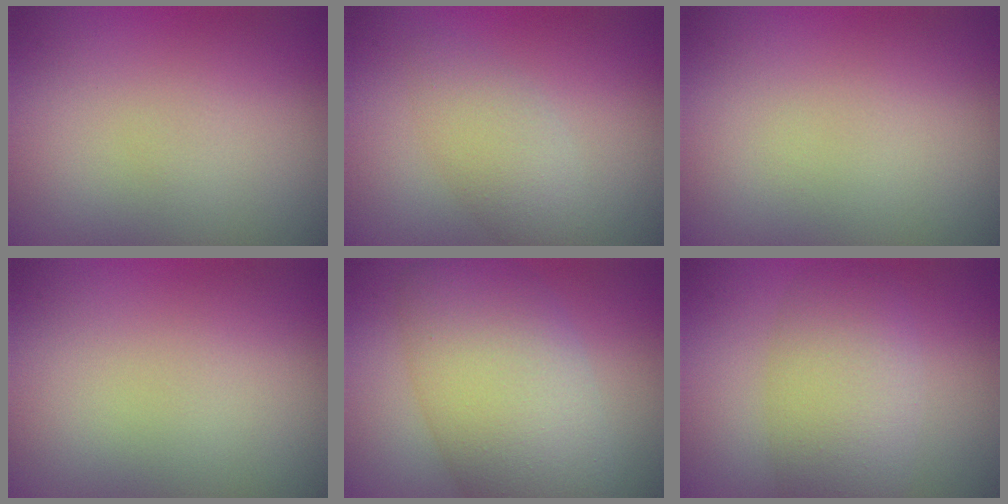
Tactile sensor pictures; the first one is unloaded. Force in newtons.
{"total": 2.9, "press": 2.9, "slide": 0.1}
{"total": 0.0}
{"total": 0.0}
{"total": 10.2, "press": 10.2, "slide": 0.3}
{"total": 5.9, "press": 5.8, "slide": 0.3}